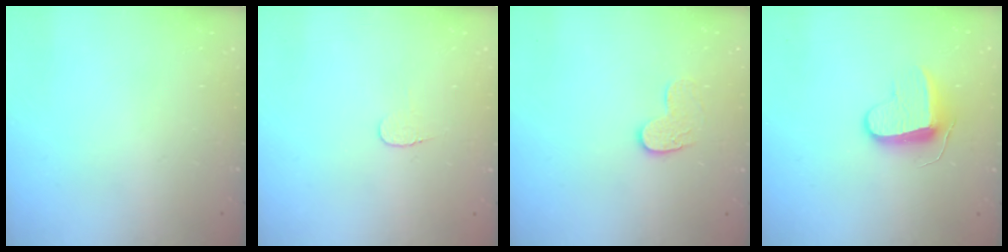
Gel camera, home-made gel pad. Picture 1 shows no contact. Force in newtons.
{"total": 3.7, "press": 3.7, "slide": 0.3}
{"total": 8.0, "press": 8.0, "slide": 0.4}
{"total": 9.2, "press": 9.2, "slide": 0.3}